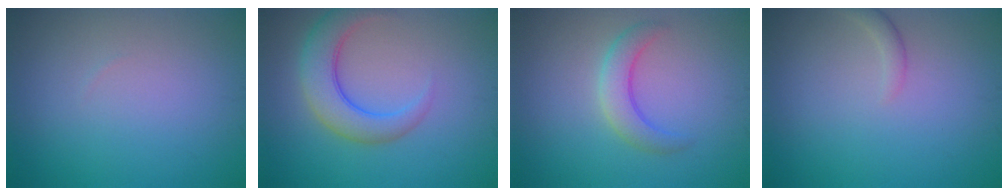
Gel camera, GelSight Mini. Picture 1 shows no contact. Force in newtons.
{"total": 4.8, "press": 4.8, "slide": 0.4}
{"total": 2.9, "press": 2.9, "slide": 0.1}
{"total": 1.1, "press": 1.1, "slide": 0.2}